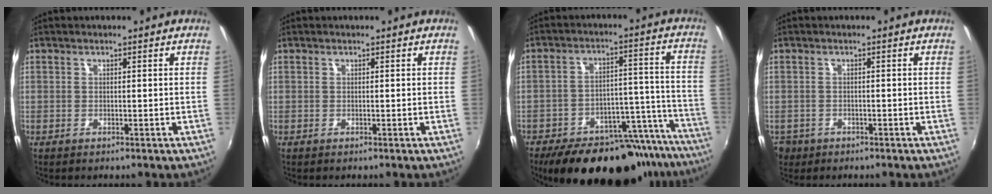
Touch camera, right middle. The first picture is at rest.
{"total": 0.0}
{"total": 25.8, "force": [-22.4, 8.8, 9.5], "torque": [-0.146, 0.039, -0.292]}
{"total": 4.1, "force": [-2.0, 3.3, 1.3], "torque": [-0.040, -0.006, -0.032]}